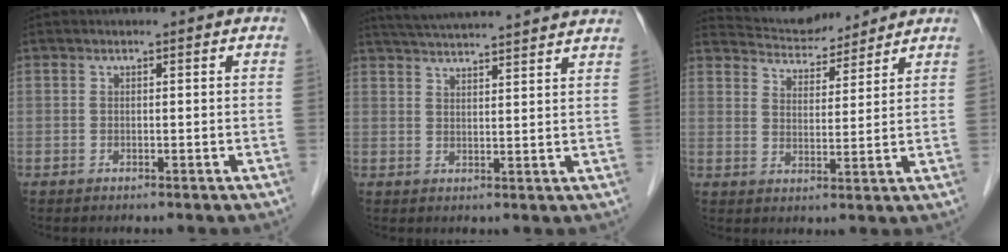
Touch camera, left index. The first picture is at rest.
{"total": 16.6, "force": [15.3, 0.3, 6.4], "torque": [-0.112, 0.022, 0.207]}
{"total": 8.5, "force": [8.3, 1.7, 1.0], "torque": [-0.022, 0.017, 0.138]}